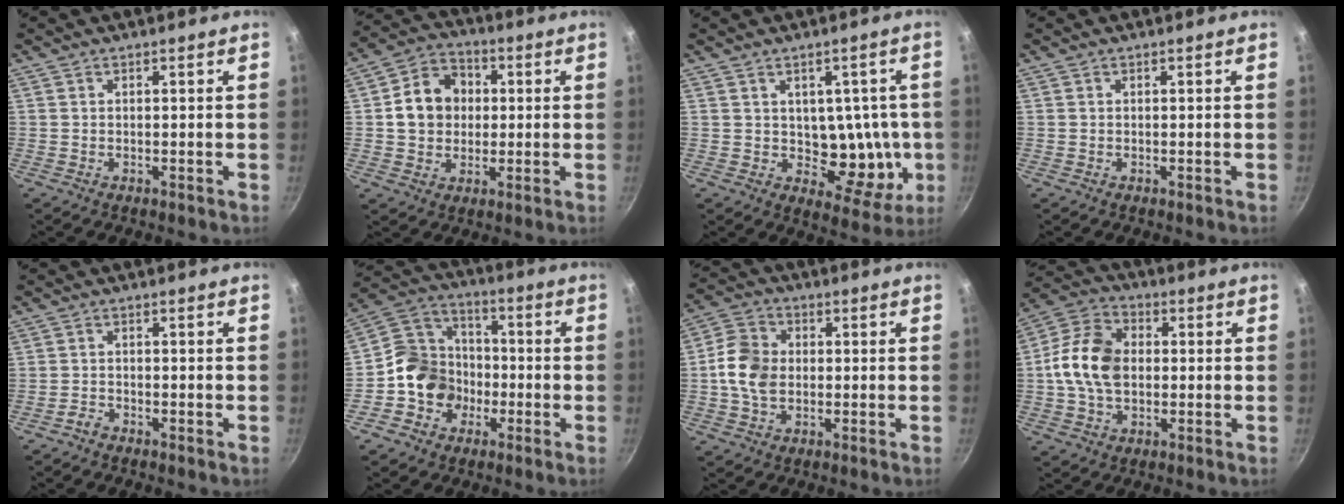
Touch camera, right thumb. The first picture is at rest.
{"total": 11.0, "force": [1.0, 9.3, 5.8], "torque": [-0.069, 0.018, 0.008]}
{"total": 13.0, "force": [-1.2, 8.9, 9.3], "torque": [-0.058, 0.001, -0.006]}
{"total": 0.0}
{"total": 1.5, "force": [-1.4, 0.5, 0.4], "torque": [-0.012, 0.015, -0.028]}
{"total": 11.9, "force": [-3.5, 10.5, 4.4], "torque": [-0.038, 0.044, -0.078]}
{"total": 9.3, "force": [-0.4, 7.0, 6.1], "torque": [-0.101, 0.014, -0.018]}
{"total": 13.0, "force": [0.1, 9.2, 9.2], "torque": [-0.154, 0.022, -0.016]}